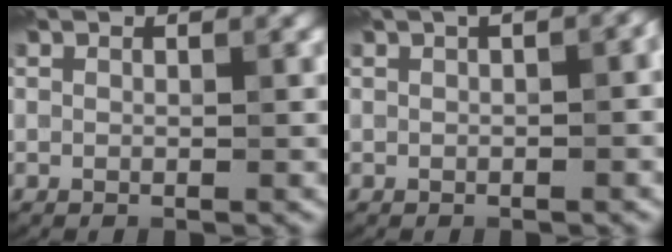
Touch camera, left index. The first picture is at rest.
{"total": 2.3, "force": [0.4, 0.9, 2.2], "torque": [-0.018, 0.010, 0.006]}